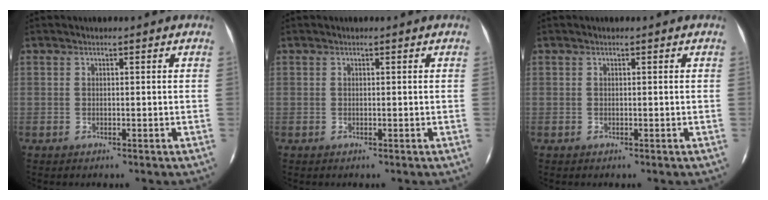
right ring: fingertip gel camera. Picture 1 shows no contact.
{"total": 0.0}
{"total": 0.0}